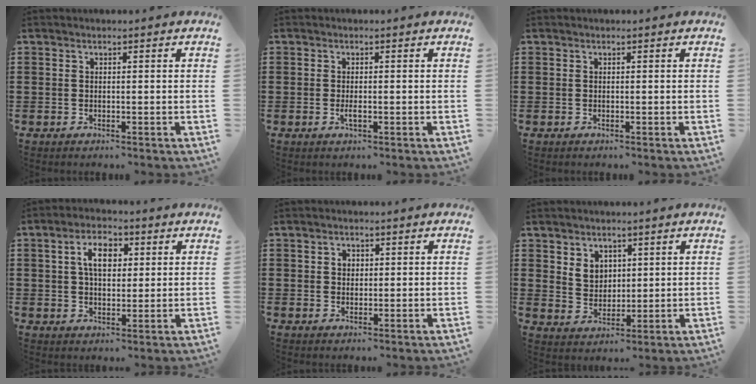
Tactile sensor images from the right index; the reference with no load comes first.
{"total": 1.3, "force": [-0.3, 0.3, 1.2], "torque": [-0.031, -0.006, -0.007]}
{"total": 0.0}
{"total": 5.5, "force": [1.5, 3.2, 4.2], "torque": [-0.080, 0.008, 0.019]}
{"total": 1.5, "force": [0.4, 1.3, 0.6], "torque": [-0.016, 0.010, 0.006]}
{"total": 4.0, "force": [2.2, 3.2, 0.9], "torque": [-0.022, 0.008, 0.040]}